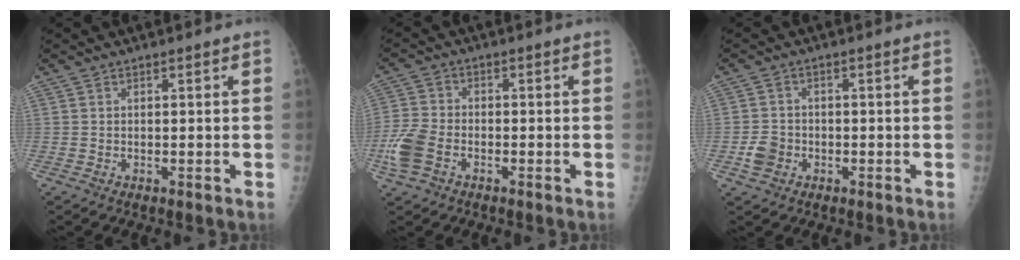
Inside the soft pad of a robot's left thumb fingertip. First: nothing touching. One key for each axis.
{"total": 7.1, "fx": -3.1, "fy": 4.7, "fz": 4.3, "tx": -0.111, "ty": 0.010, "tz": -0.063}
{"total": 3.7, "fx": -1.6, "fy": 3.1, "fz": 1.3, "tx": -0.017, "ty": 0.012, "tz": -0.028}